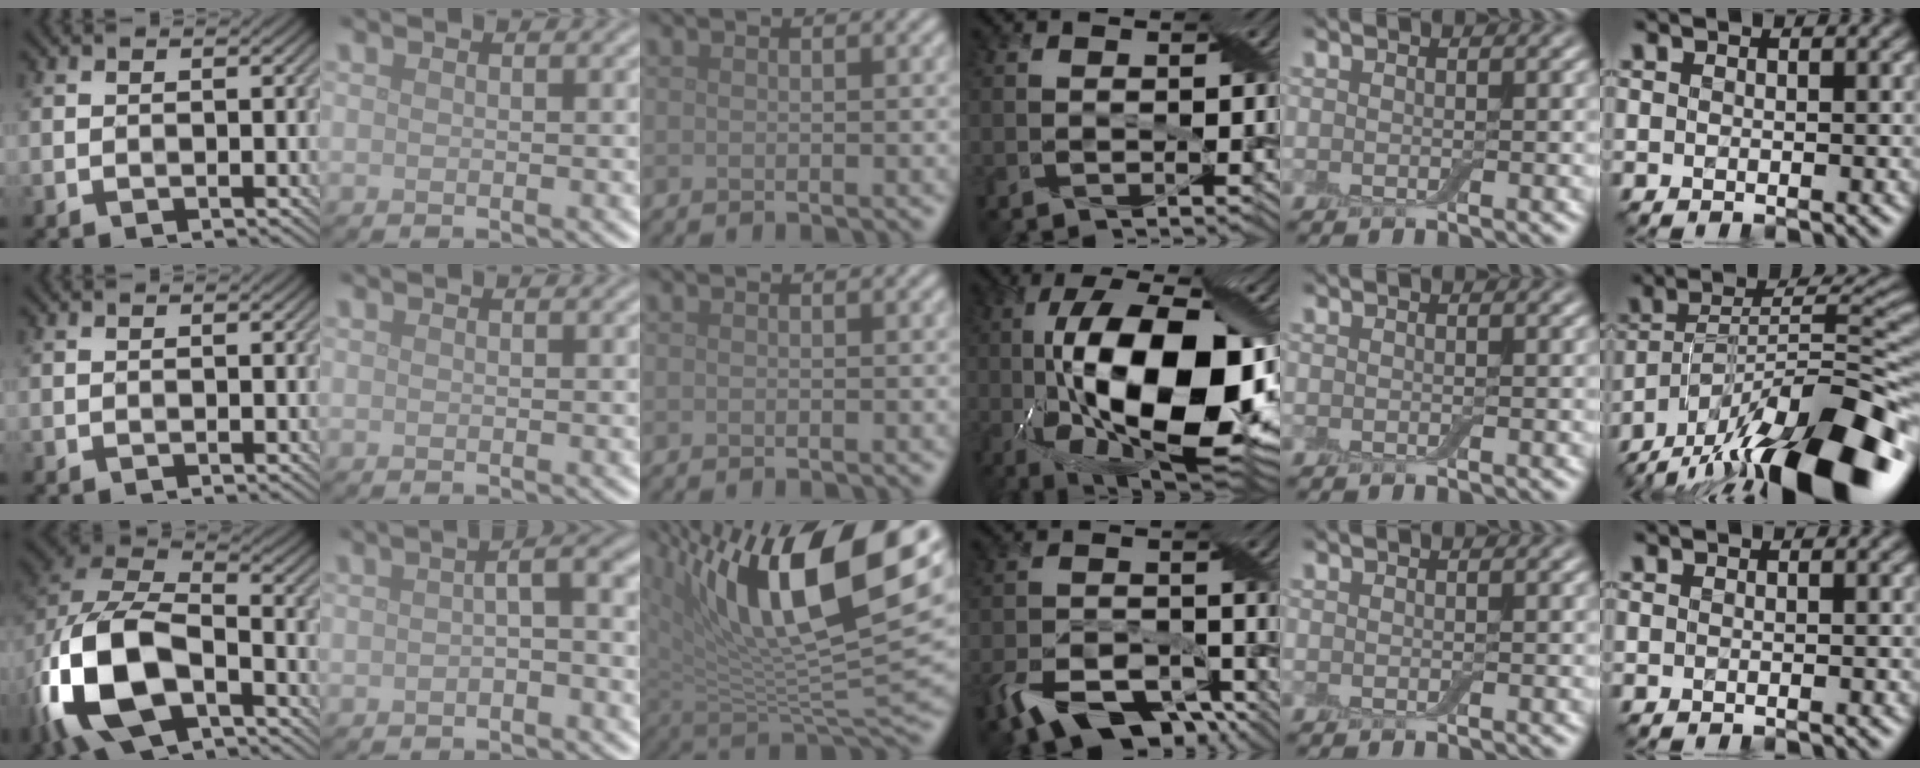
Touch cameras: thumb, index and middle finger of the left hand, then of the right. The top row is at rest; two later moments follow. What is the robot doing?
{"motion": "open", "object": "airpods case & airpods"}